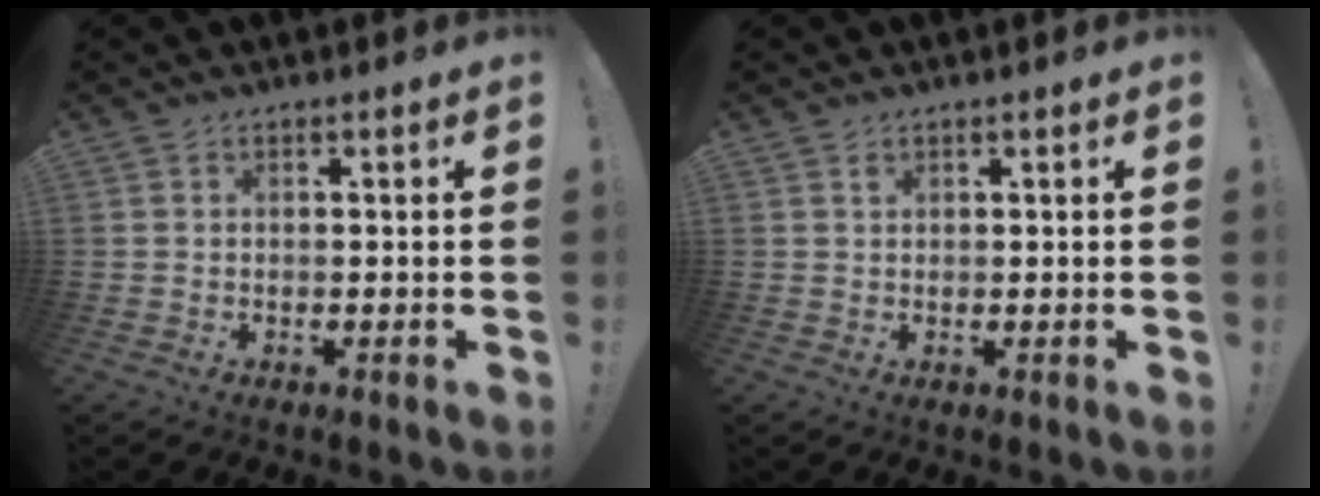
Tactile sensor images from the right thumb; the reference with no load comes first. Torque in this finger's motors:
{"motor_torque": [0.03, 0.27, 0.06, -0.13, 0.00]}